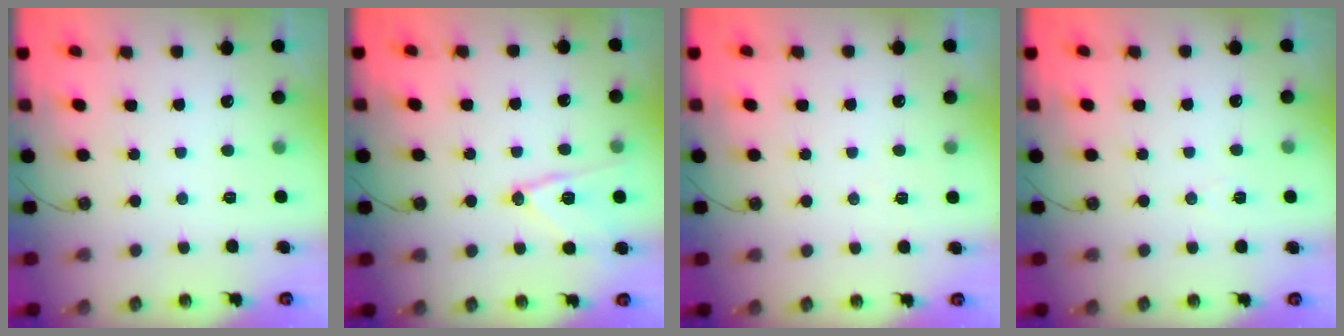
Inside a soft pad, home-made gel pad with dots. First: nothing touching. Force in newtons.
{"total": 12.6, "press": 12.6, "slide": 0.7}
{"total": 4.9, "press": 2.5, "slide": 4.2}
{"total": 5.3, "press": 3.1, "slide": 4.3}